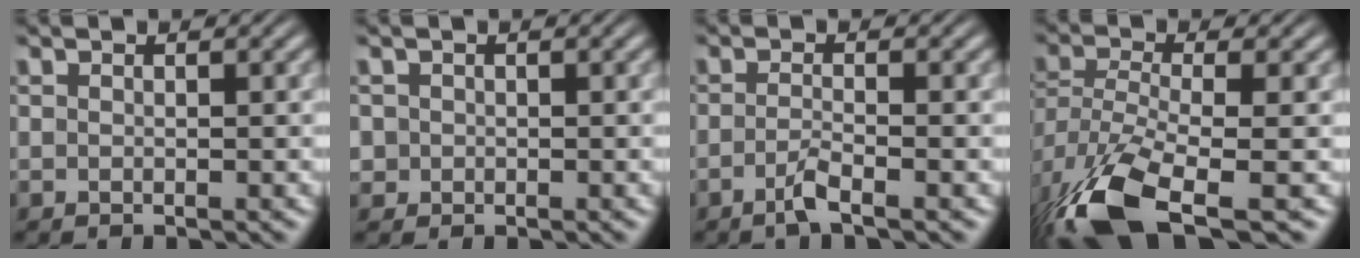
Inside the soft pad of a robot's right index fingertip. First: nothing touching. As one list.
[{"total": 2.6, "force": [-0.4, 2.5, 0.6], "torque": [-0.027, -0.012, -0.004]}, {"total": 2.0, "force": [-1.6, -0.1, 1.2], "torque": [-0.021, 0.001, -0.035]}, {"total": 9.1, "force": [-5.4, 4.1, 6.1], "torque": [-0.155, -0.055, -0.057]}]